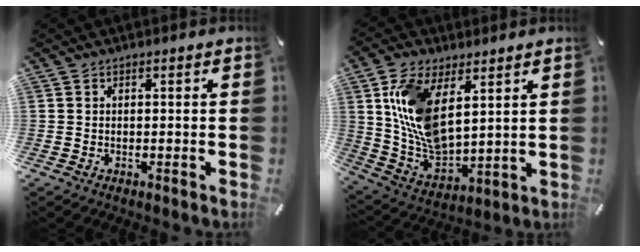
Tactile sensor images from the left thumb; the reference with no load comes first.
{"total": 14.0, "force": [5.4, 8.0, 10.1], "torque": [-0.229, -0.022, 0.100]}